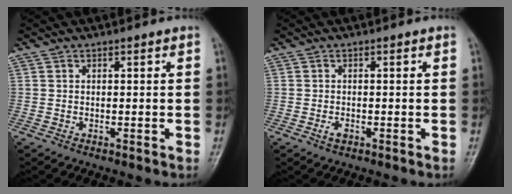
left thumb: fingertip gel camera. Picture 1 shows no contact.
{"total": 1.4, "force": [-0.6, 0.8, 1.0], "torque": [-0.017, 0.001, -0.013]}